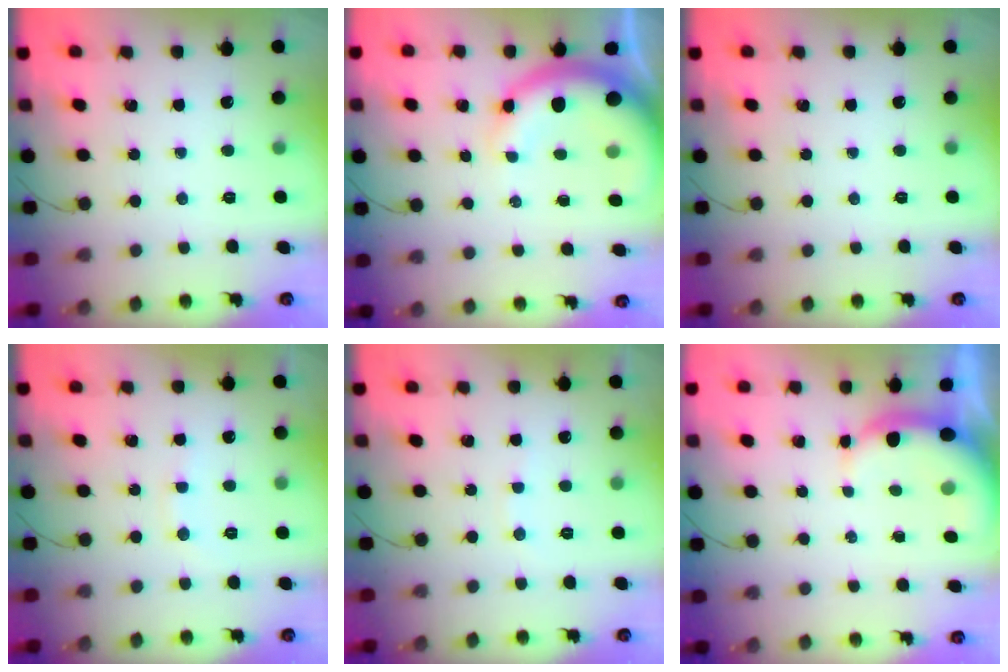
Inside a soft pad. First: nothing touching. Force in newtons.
{"total": 11.4, "press": 11.1, "slide": 2.6}
{"total": 0.0}
{"total": 6.3, "press": 6.2, "slide": 1.4}
{"total": 4.2, "press": 4.2, "slide": 0.7}
{"total": 6.5, "press": 6.4, "slide": 1.3}